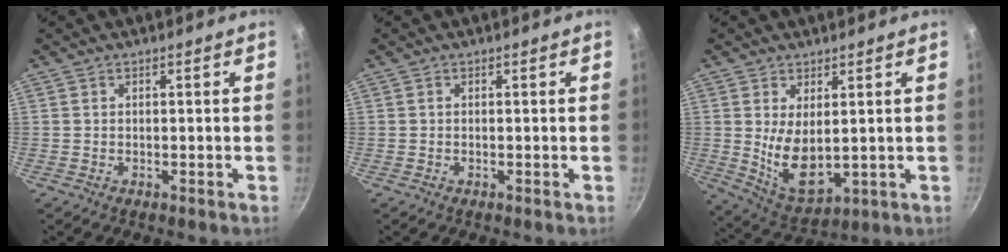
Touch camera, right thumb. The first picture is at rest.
{"total": 0.0}
{"total": 9.9, "force": [1.2, 5.0, 8.4], "torque": [-0.138, -0.027, 0.044]}